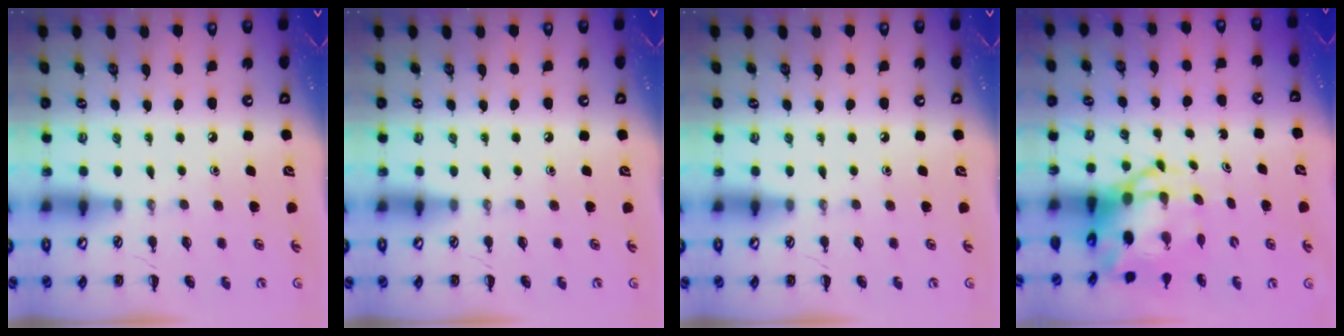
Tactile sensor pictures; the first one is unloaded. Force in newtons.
{"total": 0.0}
{"total": 0.0}
{"total": 6.4, "press": 6.2, "slide": 1.7}